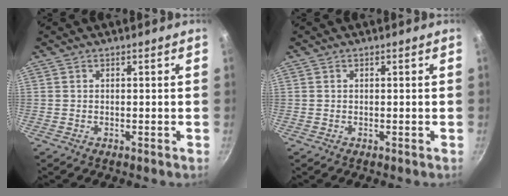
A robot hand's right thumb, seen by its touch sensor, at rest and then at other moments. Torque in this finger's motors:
{"motor_torque": [-0.42, 0.21, -0.30, 0.20, 0.03]}